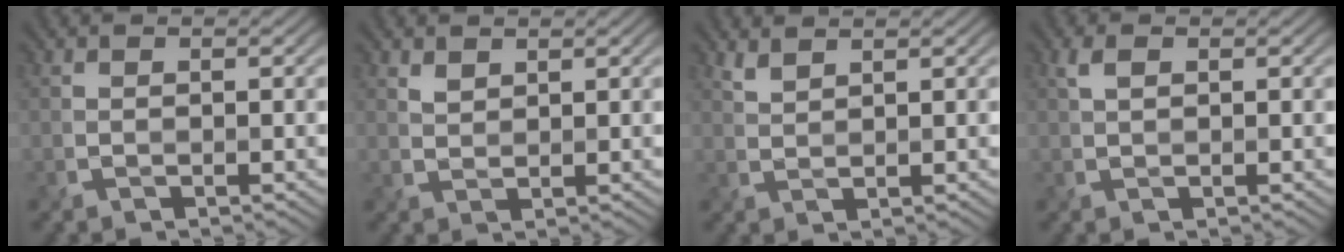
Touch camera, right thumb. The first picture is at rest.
{"total": 1.4, "force": [1.2, 0.7, 0.5], "torque": [-0.014, -0.002, 0.027]}
{"total": 1.7, "force": [1.5, 0.3, 0.7], "torque": [-0.021, 0.002, 0.036]}
{"total": 1.5, "force": [0.6, 0.7, 1.2], "torque": [-0.028, 0.004, 0.012]}